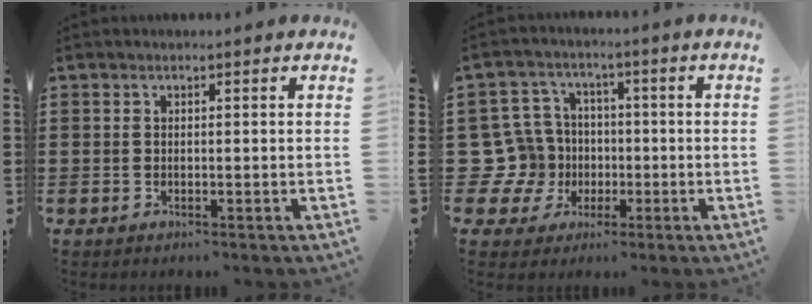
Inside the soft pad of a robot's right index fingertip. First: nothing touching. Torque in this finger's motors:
{"motor_torque": [1.06, 1.08, 0.01, -0.06]}